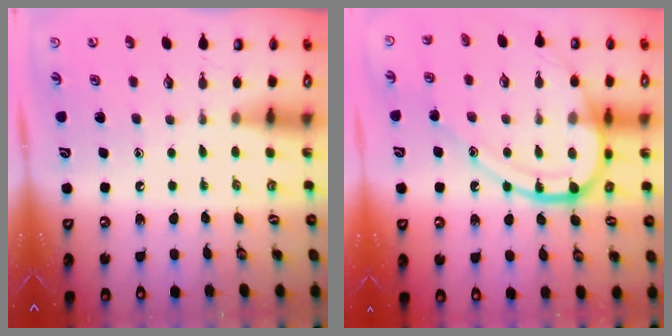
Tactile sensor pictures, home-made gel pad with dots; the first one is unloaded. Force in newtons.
{"total": 15.8, "press": 15.8, "slide": 1.5}